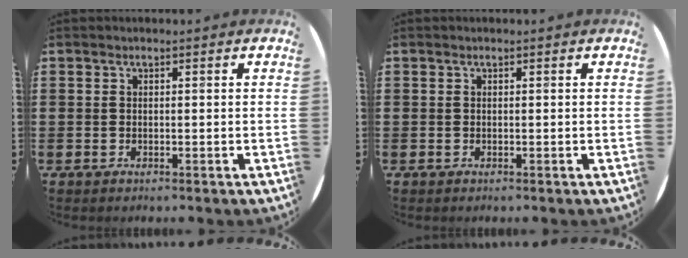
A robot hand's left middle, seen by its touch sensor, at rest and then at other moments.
{"total": 0.0}